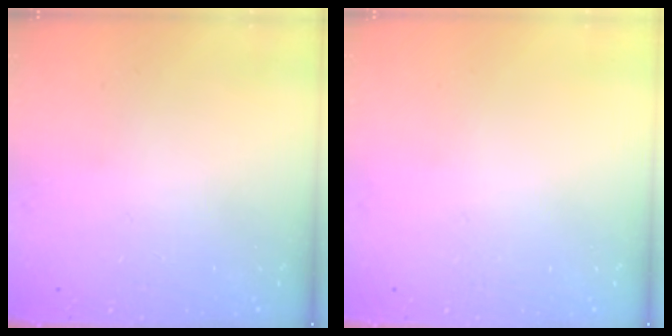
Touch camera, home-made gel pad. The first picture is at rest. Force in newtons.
{"total": 0.0}